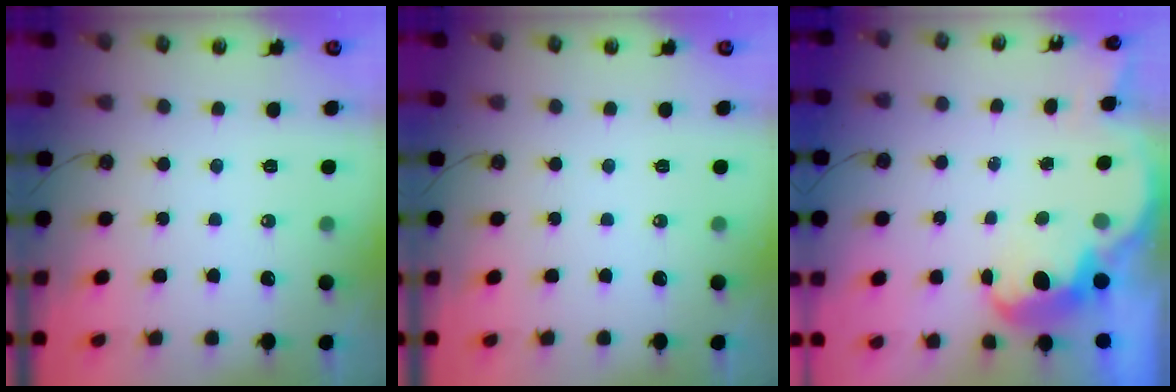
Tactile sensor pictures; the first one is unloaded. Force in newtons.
{"total": 0.0}
{"total": 4.4, "press": 4.4, "slide": 0.8}